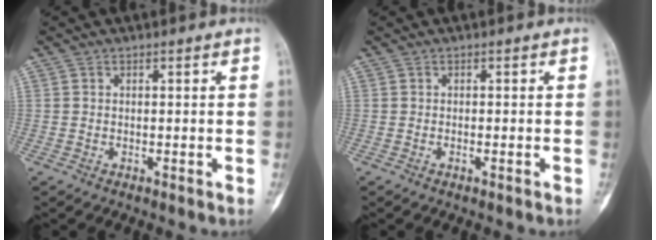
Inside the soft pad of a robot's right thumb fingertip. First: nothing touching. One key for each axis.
{"total": 0.7, "fx": -0.3, "fy": 0.1, "fz": 0.6, "tx": -0.014, "ty": 0.005, "tz": -0.004}